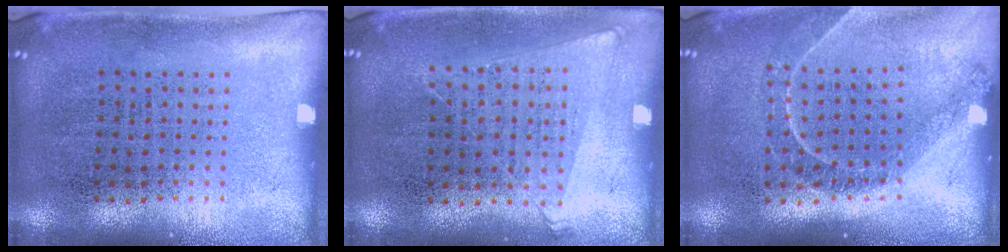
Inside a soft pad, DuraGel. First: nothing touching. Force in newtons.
{"total": 1.0, "press": 0.9, "slide": 0.5}
{"total": 1.2, "press": 1.1, "slide": 0.4}